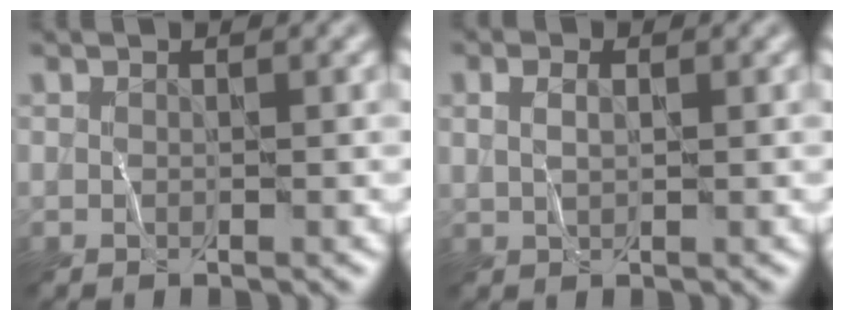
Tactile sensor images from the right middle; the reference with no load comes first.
{"total": 1.7, "force": [0.6, 0.9, 1.2], "torque": [-0.028, 0.003, 0.013]}